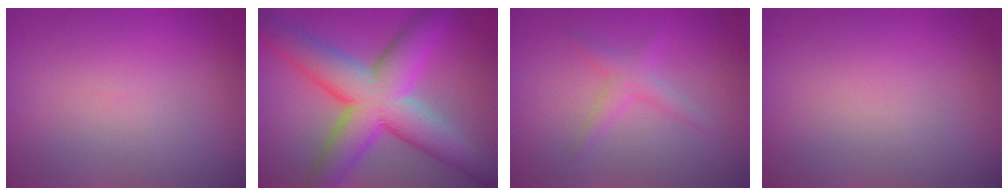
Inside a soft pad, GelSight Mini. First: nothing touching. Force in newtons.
{"total": 11.1, "press": 11.1, "slide": 0.3}
{"total": 1.8, "press": 1.8, "slide": 0.1}
{"total": 0.0}